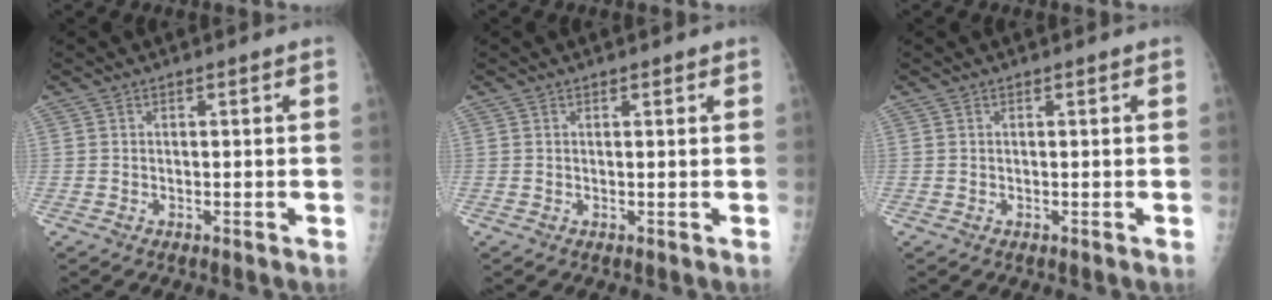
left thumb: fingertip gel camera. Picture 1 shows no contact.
{"total": 0.7, "force": [0.5, 0.2, 0.4], "torque": [-0.005, -0.001, 0.007]}
{"total": 0.0}